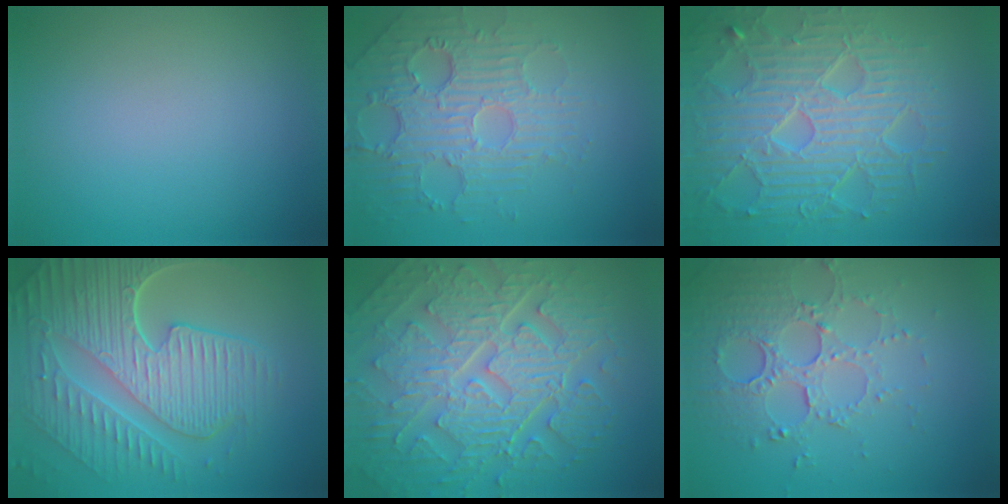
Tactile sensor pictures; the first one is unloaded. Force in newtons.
{"total": 4.5, "press": 4.1, "slide": 2.0}
{"total": 8.4, "press": 6.1, "slide": 5.8}
{"total": 9.9, "press": 6.6, "slide": 7.4}
{"total": 10.2, "press": 7.0, "slide": 7.5}
{"total": 5.3, "press": 3.8, "slide": 3.7}